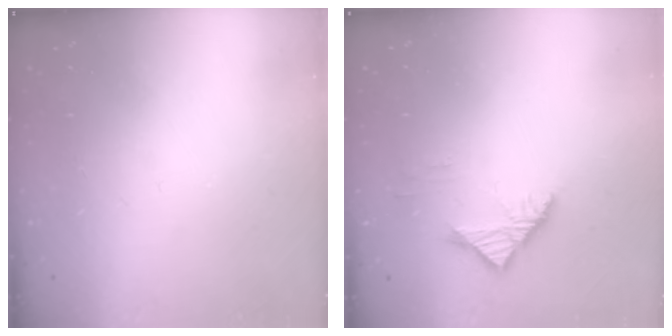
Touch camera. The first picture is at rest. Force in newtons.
{"total": 4.2, "press": 4.0, "slide": 1.1}